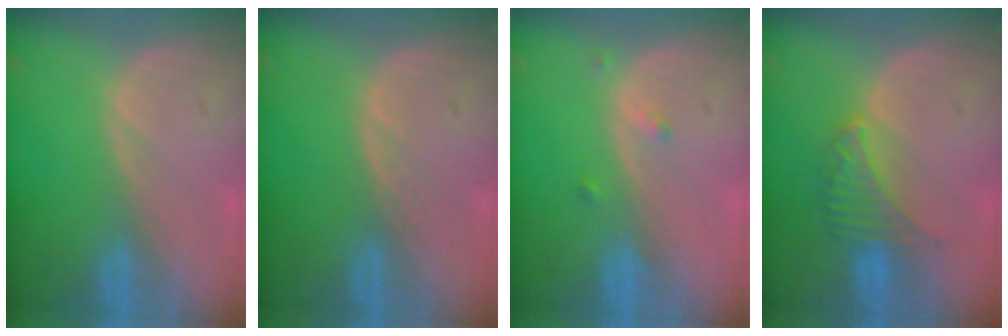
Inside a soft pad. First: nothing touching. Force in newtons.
{"total": 1.0, "press": 1.0, "slide": 0.1}
{"total": 1.6, "press": 1.3, "slide": 0.8}
{"total": 5.1, "press": 5.1, "slide": 0.5}